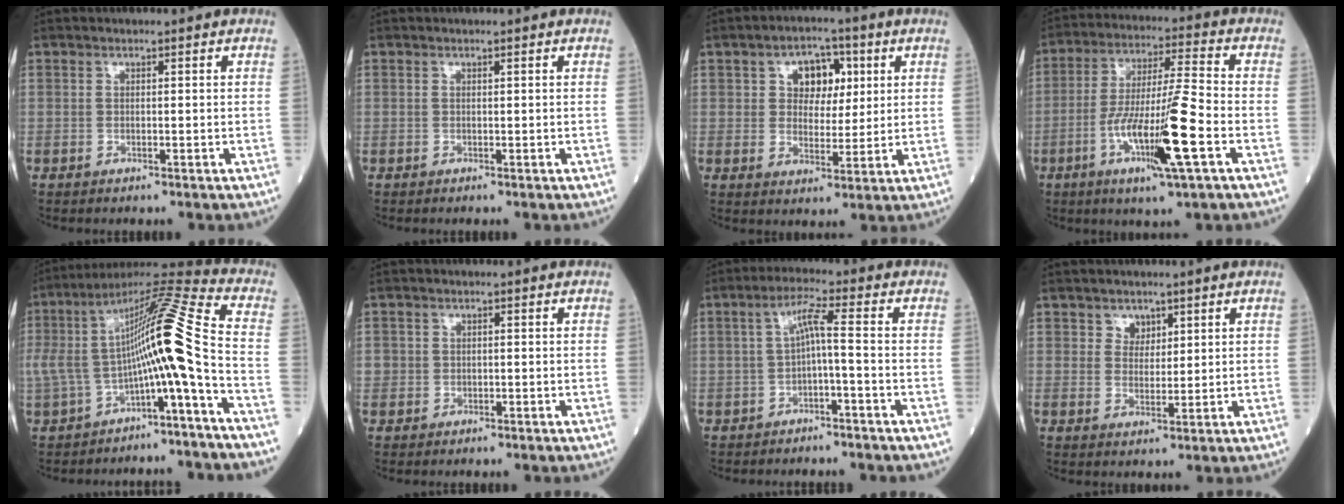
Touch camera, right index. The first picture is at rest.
{"total": 0.0}
{"total": 6.8, "force": [2.3, 4.5, 4.5], "torque": [-0.061, 0.019, 0.037]}
{"total": 13.9, "force": [-4.9, 0.3, 13.0], "torque": [-0.246, -0.012, -0.088]}
{"total": 16.1, "force": [-2.7, 0.5, 15.9], "torque": [-0.301, 0.046, -0.049]}
{"total": 1.4, "force": [-0.2, 1.3, 0.3], "torque": [-0.006, 0.003, -0.004]}
{"total": 4.2, "force": [-0.6, 0.1, 4.1], "torque": [-0.076, 0.021, -0.008]}
{"total": 2.6, "force": [1.7, 1.9, 0.6], "torque": [-0.005, -0.001, 0.027]}